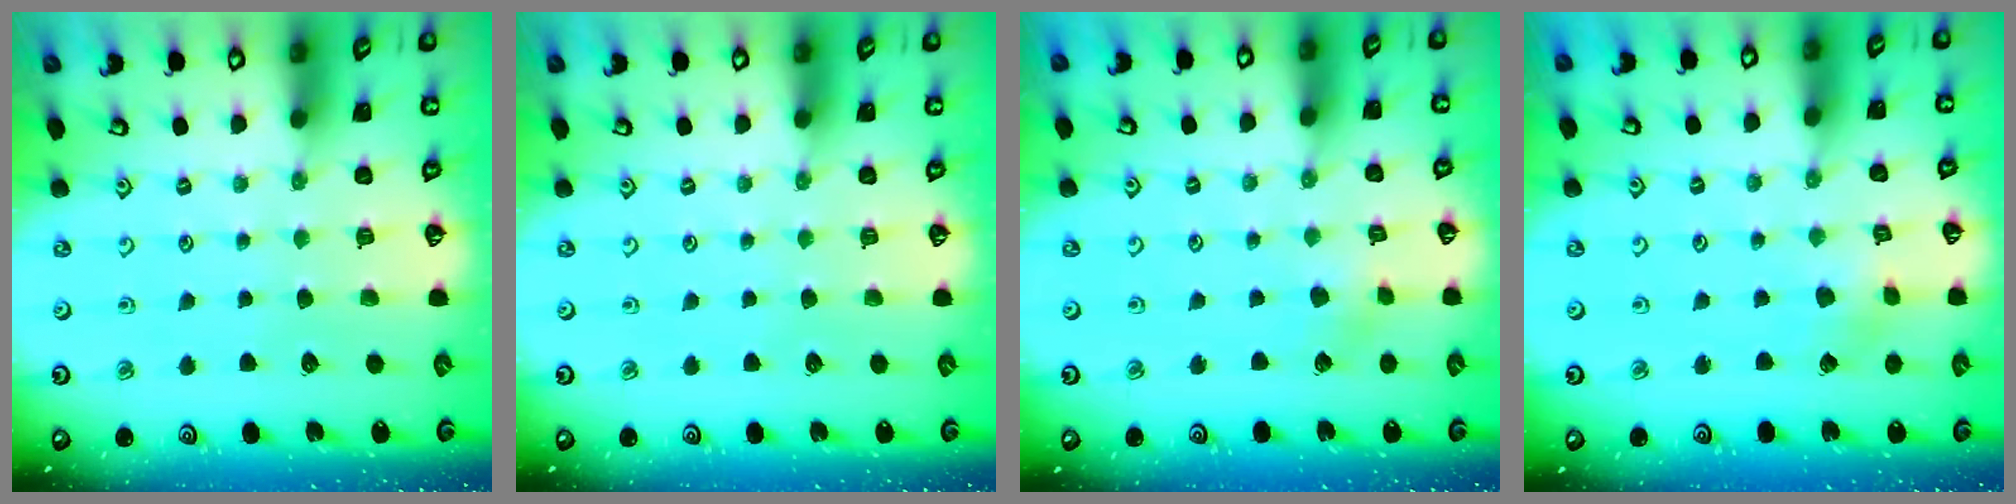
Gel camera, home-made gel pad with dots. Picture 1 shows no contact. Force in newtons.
{"total": 0.0}
{"total": 2.9, "press": 2.9, "slide": 0.3}
{"total": 2.1, "press": 2.1, "slide": 0.1}